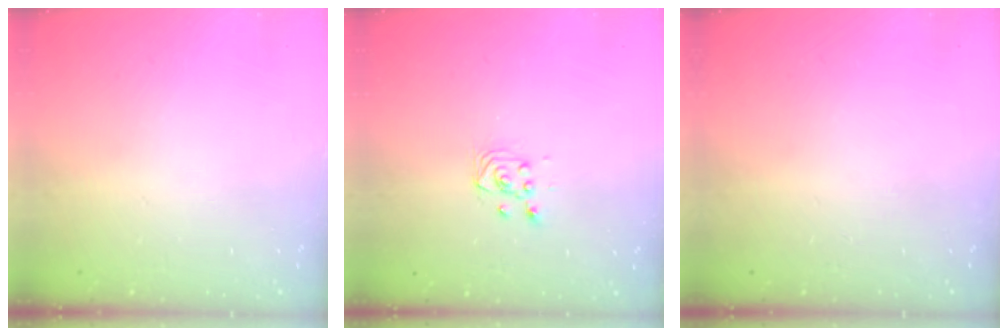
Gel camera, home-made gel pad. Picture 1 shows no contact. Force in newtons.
{"total": 2.9, "press": 2.6, "slide": 1.3}
{"total": 0.0}